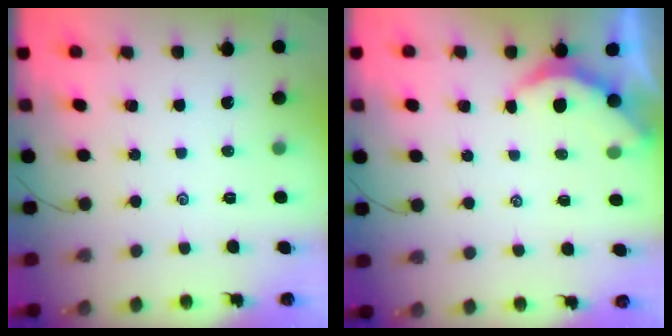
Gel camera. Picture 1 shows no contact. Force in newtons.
{"total": 3.3, "press": 3.3, "slide": 0.3}